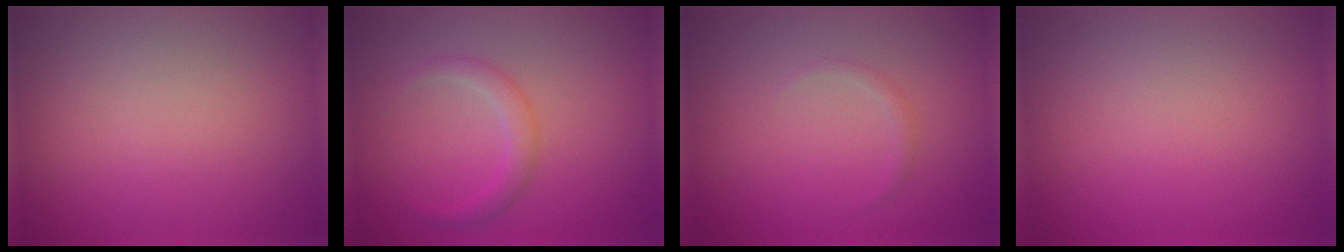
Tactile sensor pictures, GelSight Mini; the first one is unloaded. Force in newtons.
{"total": 1.7, "press": 1.7, "slide": 0.1}
{"total": 0.6, "press": 0.6, "slide": 0.0}
{"total": 0.0}